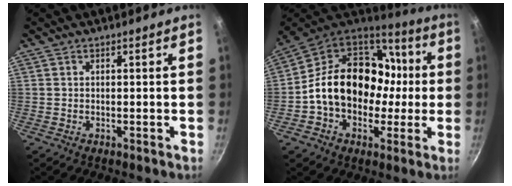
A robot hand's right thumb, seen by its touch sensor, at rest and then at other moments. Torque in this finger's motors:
{"motor_torque": [1.54, 3.48, 1.56, -0.83, 0.25]}